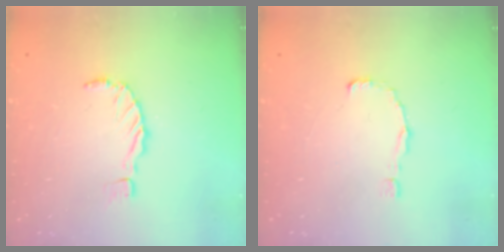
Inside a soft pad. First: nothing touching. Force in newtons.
{"total": 0.7, "press": 0.7, "slide": 0.0}